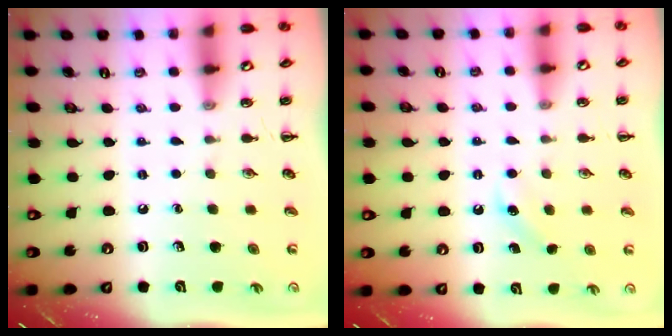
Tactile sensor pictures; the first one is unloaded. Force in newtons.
{"total": 3.1, "press": 3.0, "slide": 0.8}